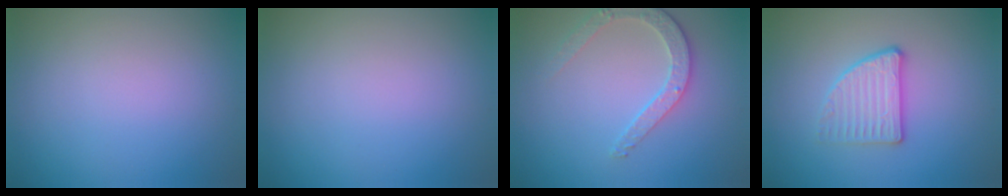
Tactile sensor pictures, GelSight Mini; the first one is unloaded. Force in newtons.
{"total": 0.0}
{"total": 2.8, "press": 2.5, "slide": 1.2}
{"total": 2.7, "press": 2.6, "slide": 0.8}